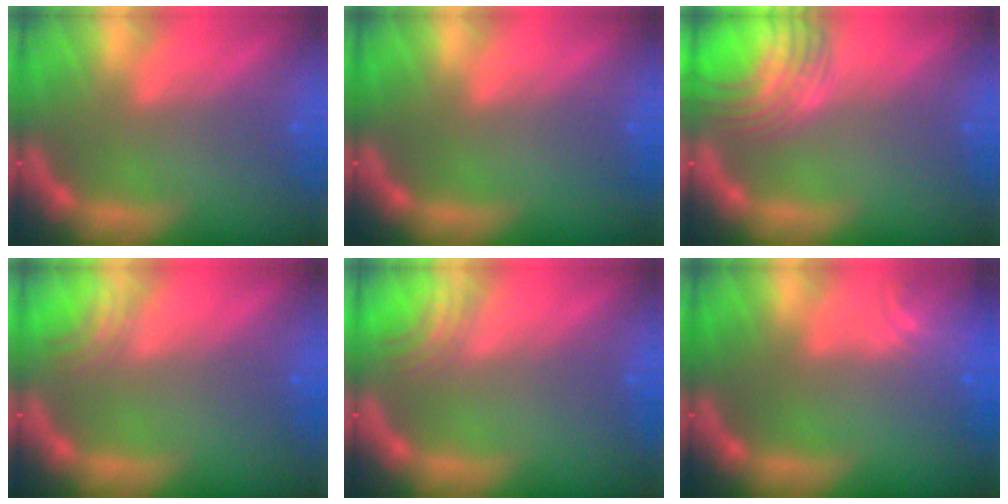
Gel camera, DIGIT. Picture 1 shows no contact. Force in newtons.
{"total": 0.0}
{"total": 8.1}
{"total": 2.0}
{"total": 2.5}
{"total": 4.0}